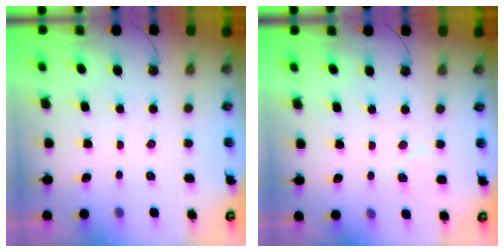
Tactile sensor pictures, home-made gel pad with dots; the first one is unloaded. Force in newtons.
{"total": 5.0, "press": 4.9, "slide": 1.1}